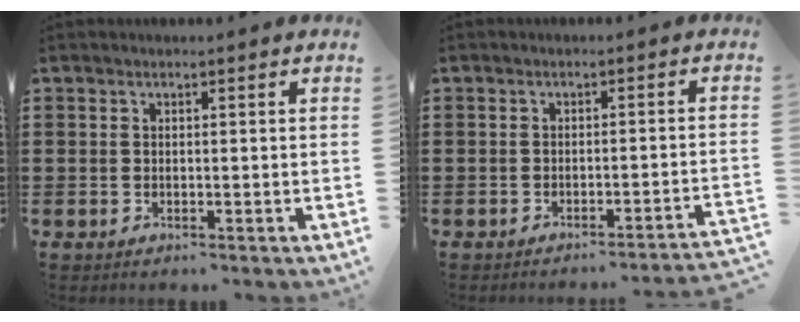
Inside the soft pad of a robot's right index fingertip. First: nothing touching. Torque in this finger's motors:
{"motor_torque": [-0.89, 0.90, -0.96, -0.09]}